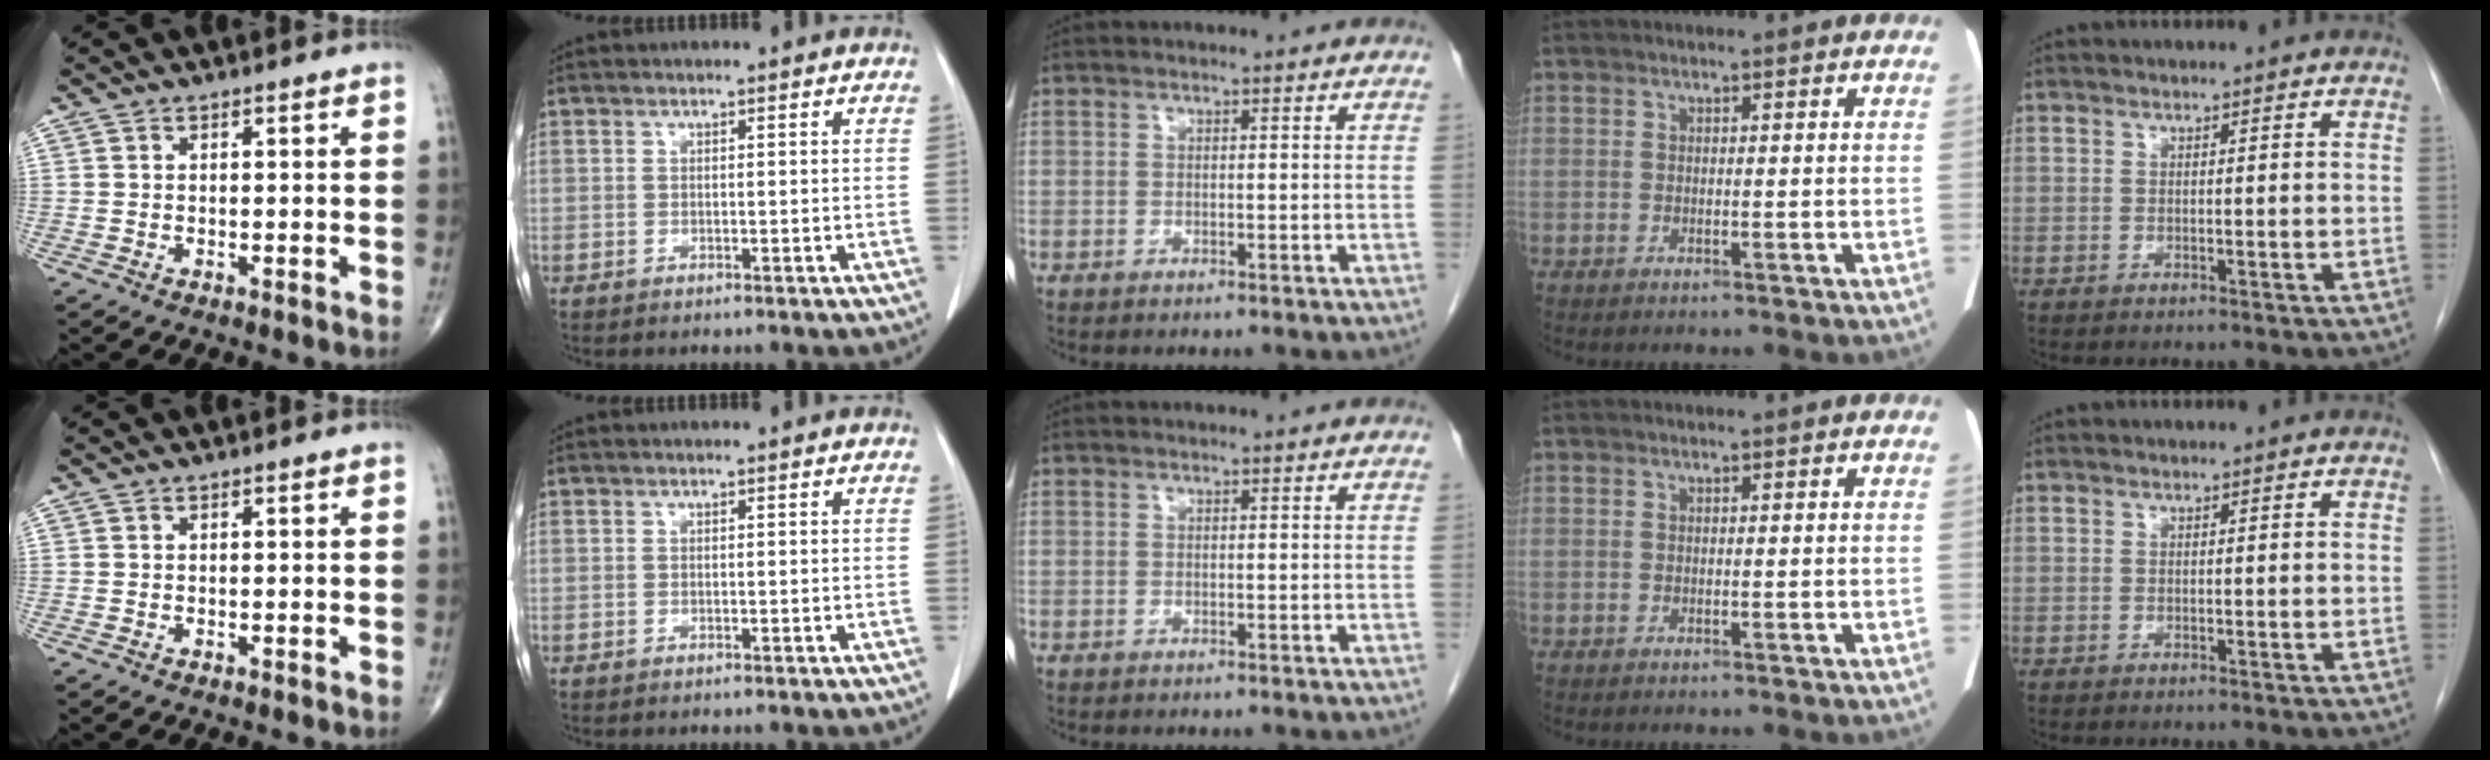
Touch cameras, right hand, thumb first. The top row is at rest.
{}